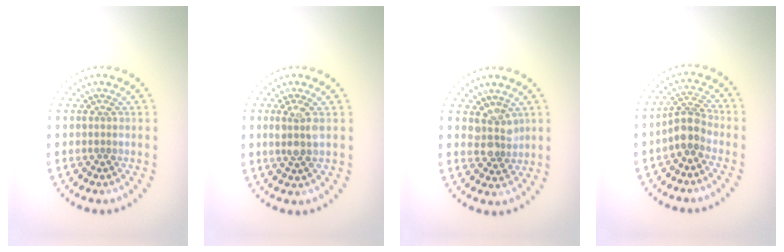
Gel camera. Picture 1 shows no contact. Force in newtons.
{"total": 2.3, "press": 2.0, "slide": 1.1}
{"total": 2.4, "press": 2.0, "slide": 1.4}
{"total": 2.8, "press": 2.2, "slide": 1.7}